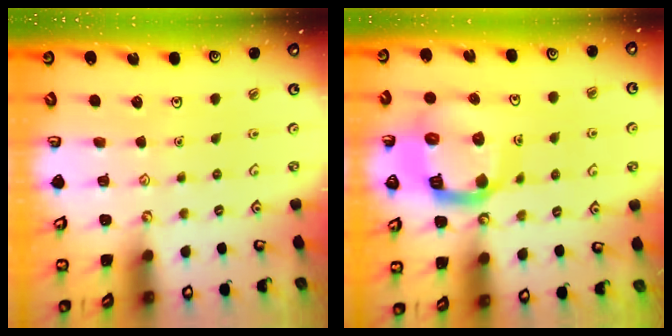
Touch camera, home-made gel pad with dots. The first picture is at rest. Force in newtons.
{"total": 15.3, "press": 15.2, "slide": 1.8}